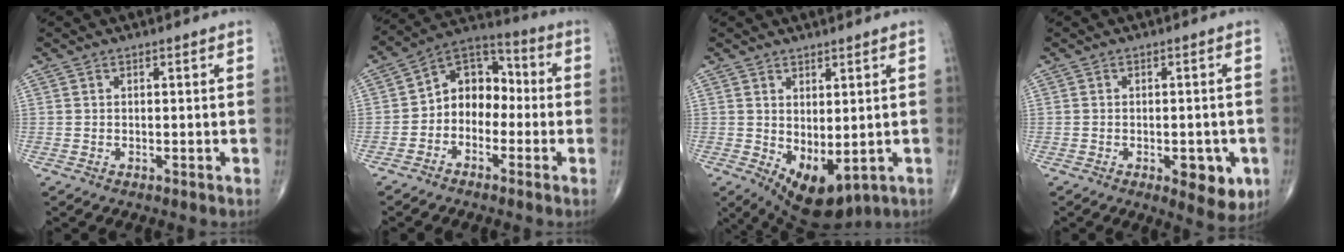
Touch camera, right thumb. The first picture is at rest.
{"total": 9.9, "force": [-1.9, 7.6, 6.0], "torque": [-0.058, 0.049, -0.054]}
{"total": 9.2, "force": [-1.3, 4.7, 7.8], "torque": [-0.111, -0.009, 0.006]}
{"total": 7.3, "force": [-2.5, 3.4, 6.0], "torque": [-0.055, 0.000, -0.024]}